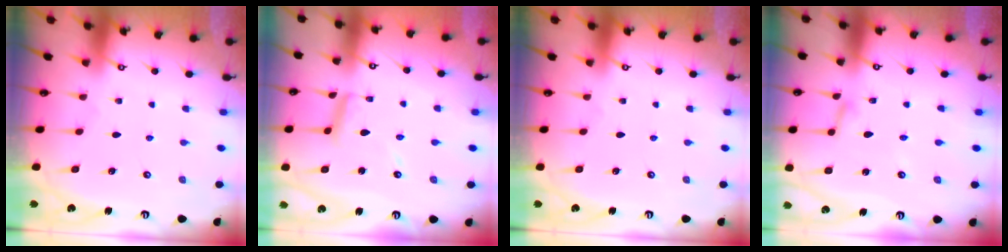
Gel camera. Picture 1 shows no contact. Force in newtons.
{"total": 8.4, "press": 8.4, "slide": 0.6}
{"total": 0.0}
{"total": 2.7, "press": 2.7, "slide": 0.2}